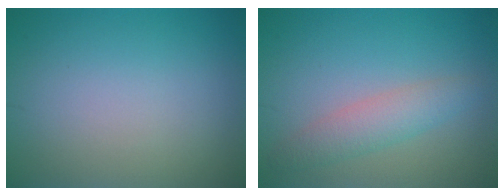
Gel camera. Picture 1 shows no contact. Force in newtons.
{"total": 2.8, "press": 2.8, "slide": 0.1}